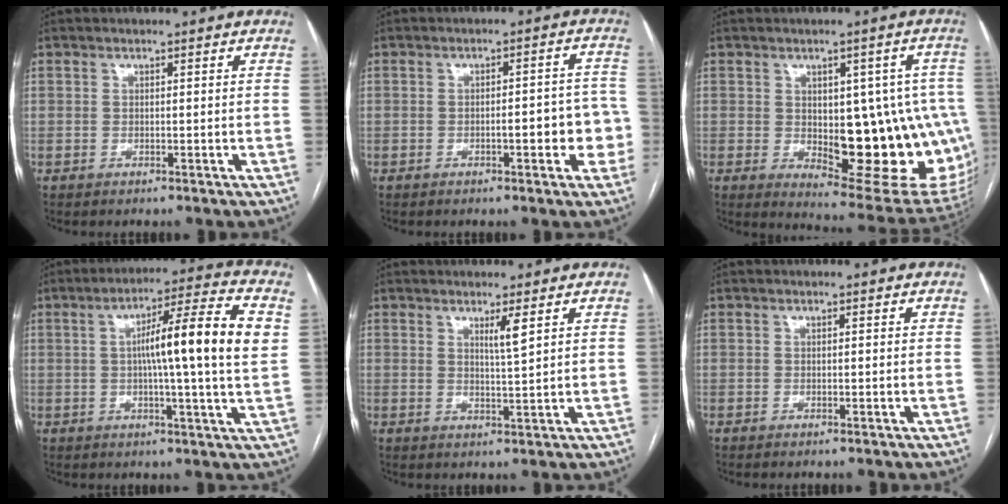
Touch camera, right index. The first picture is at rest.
{"total": 6.0, "force": [-1.8, 1.9, 5.4], "torque": [-0.059, 0.022, -0.020]}
{"total": 18.2, "force": [-1.7, 7.6, 16.5], "torque": [-0.144, 0.012, 0.005]}
{"total": 14.0, "force": [2.0, -0.5, 13.8], "torque": [-0.214, 0.014, 0.024]}
{"total": 2.8, "force": [1.5, -0.4, 2.3], "torque": [-0.042, -0.010, 0.028]}
{"total": 0.0}